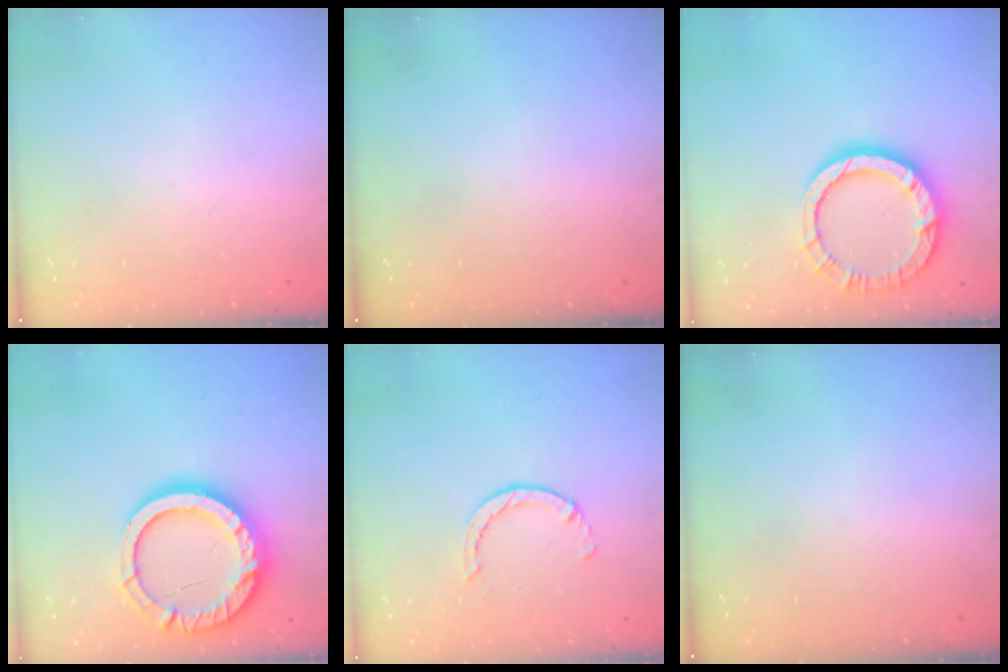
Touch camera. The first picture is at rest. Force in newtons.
{"total": 0.0}
{"total": 13.2, "press": 13.1, "slide": 1.6}
{"total": 19.7, "press": 19.6, "slide": 1.7}
{"total": 2.4, "press": 2.4, "slide": 0.4}
{"total": 0.0}